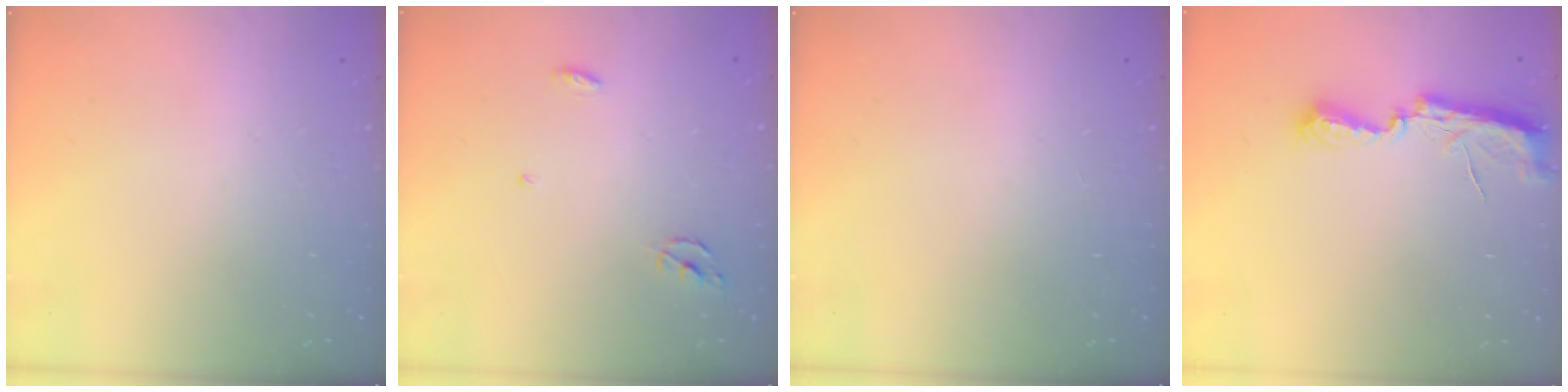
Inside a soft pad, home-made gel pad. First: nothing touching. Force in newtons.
{"total": 3.1, "press": 3.1, "slide": 0.2}
{"total": 0.0}
{"total": 7.2, "press": 7.2, "slide": 0.5}